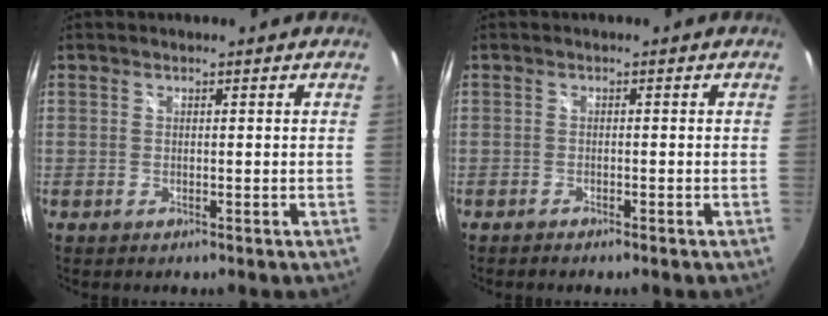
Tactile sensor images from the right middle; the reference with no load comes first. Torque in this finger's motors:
{"motor_torque": [-0.25, 0.01, -0.06, -0.01]}